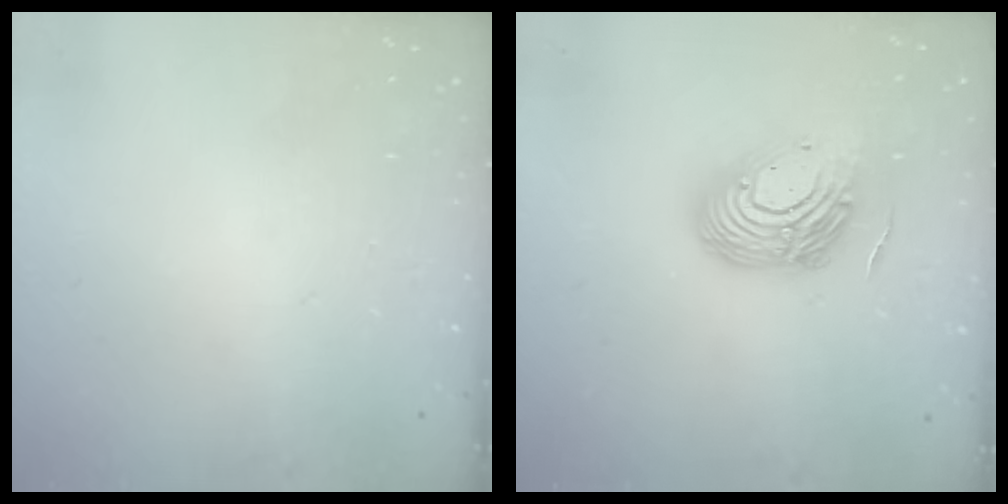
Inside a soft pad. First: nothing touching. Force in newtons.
{"total": 16.1, "press": 16.0, "slide": 1.8}